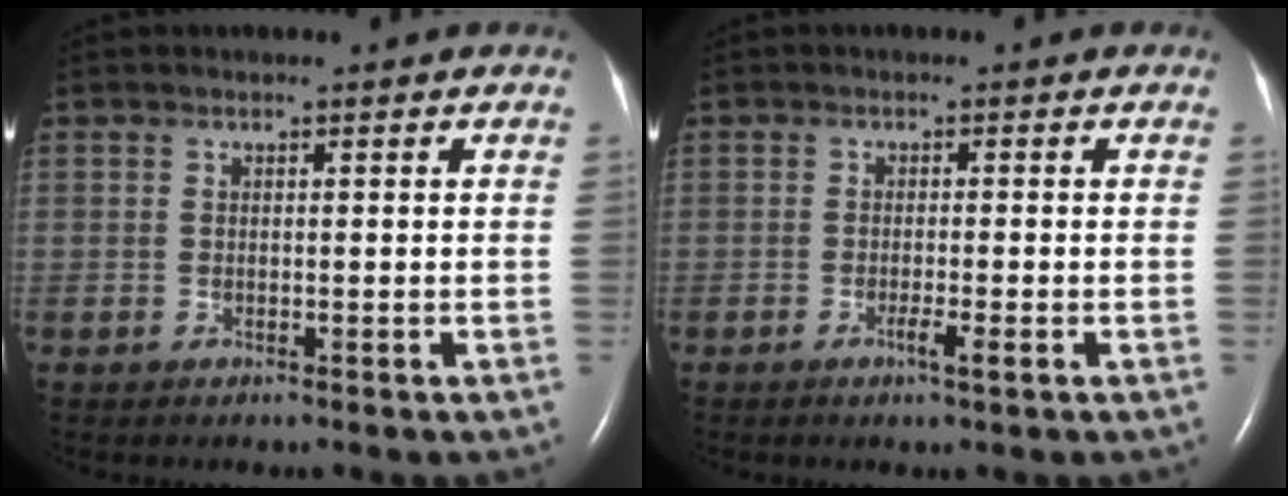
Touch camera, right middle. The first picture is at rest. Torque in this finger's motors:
{"motor_torque": [0.35, -0.25, 0.01, 0.01]}